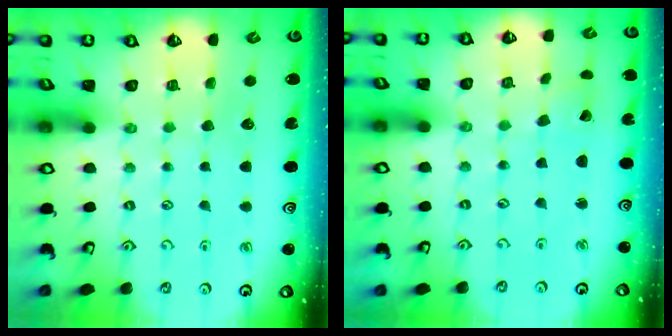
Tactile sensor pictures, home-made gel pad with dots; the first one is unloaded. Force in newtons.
{"total": 2.1, "press": 2.1, "slide": 0.1}